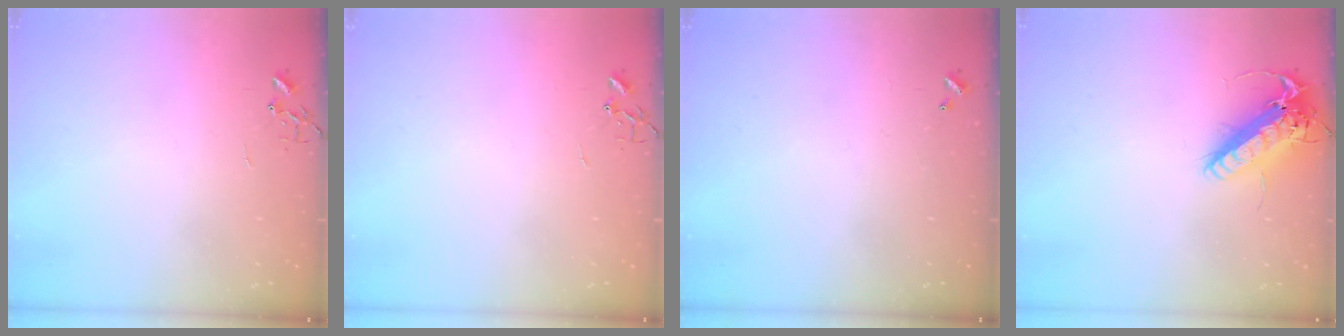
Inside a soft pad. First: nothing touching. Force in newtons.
{"total": 0.0}
{"total": 0.0}
{"total": 17.8, "press": 17.5, "slide": 3.4}